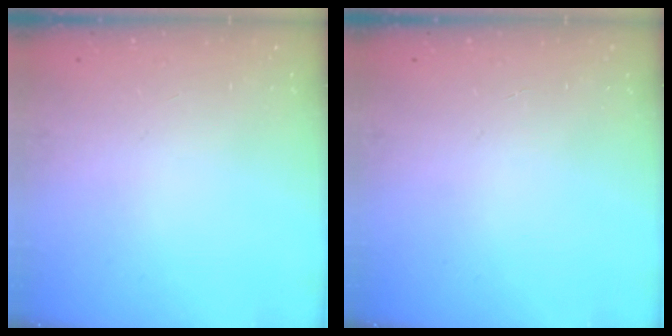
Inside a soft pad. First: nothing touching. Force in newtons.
{"total": 0.0}